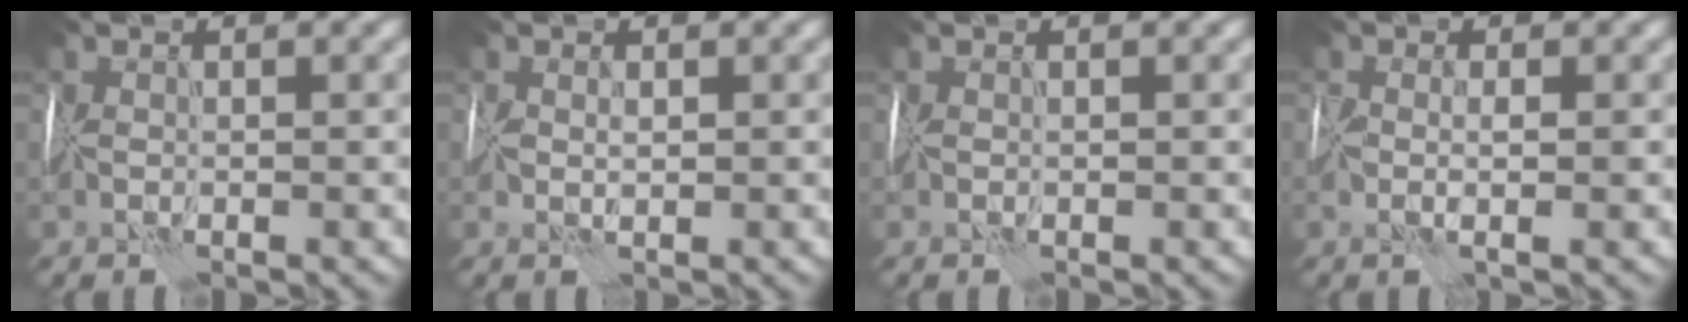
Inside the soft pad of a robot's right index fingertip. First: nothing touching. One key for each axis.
{"total": 1.2, "fx": 0.2, "fy": 0.8, "fz": 0.9, "tx": -0.017, "ty": 0.001, "tz": 0.005}
{"total": 0.0}
{"total": 1.7, "fx": -0.1, "fy": 0.6, "fz": 1.6, "tx": -0.029, "ty": -0.004, "tz": -0.001}